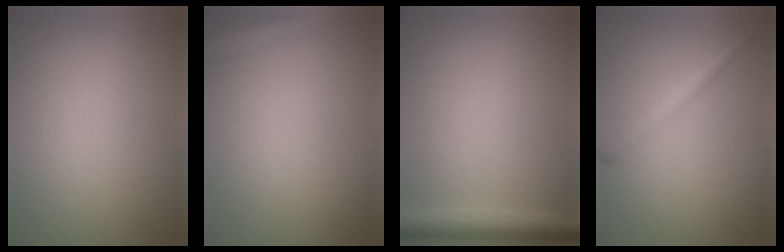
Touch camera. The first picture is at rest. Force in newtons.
{"total": 2.9, "press": 2.9, "slide": 0.1}
{"total": 3.3, "press": 3.3, "slide": 0.2}
{"total": 2.0, "press": 2.0, "slide": 0.1}